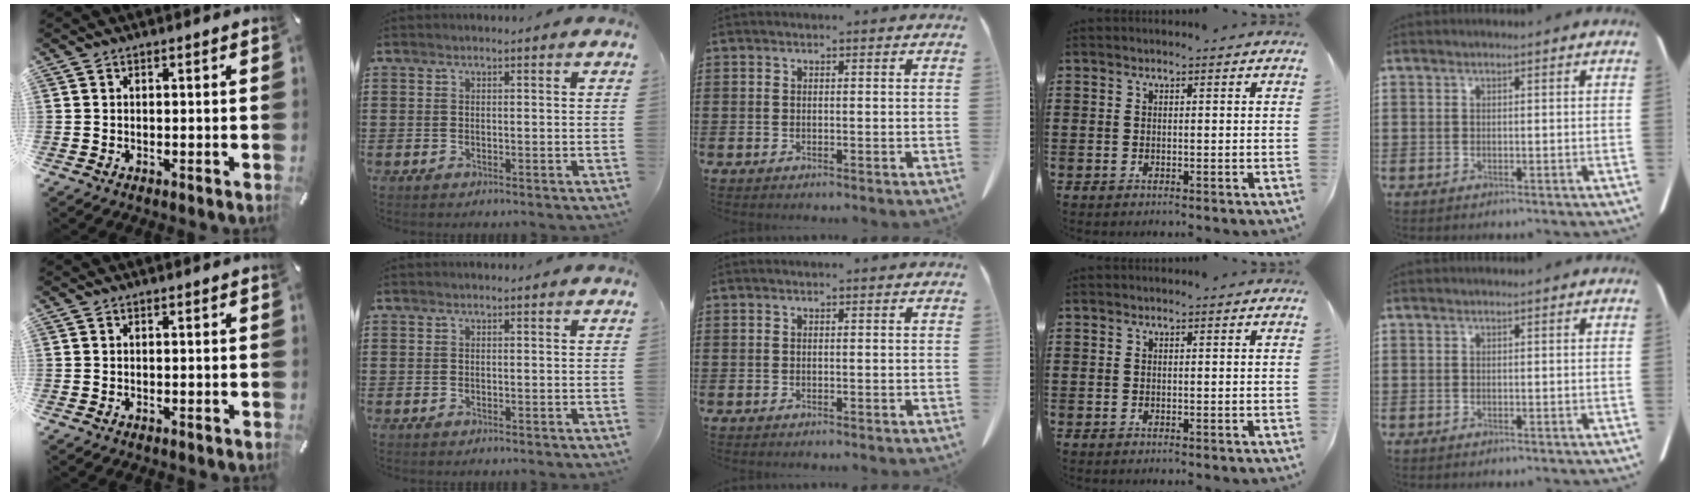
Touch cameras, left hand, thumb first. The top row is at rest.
{}